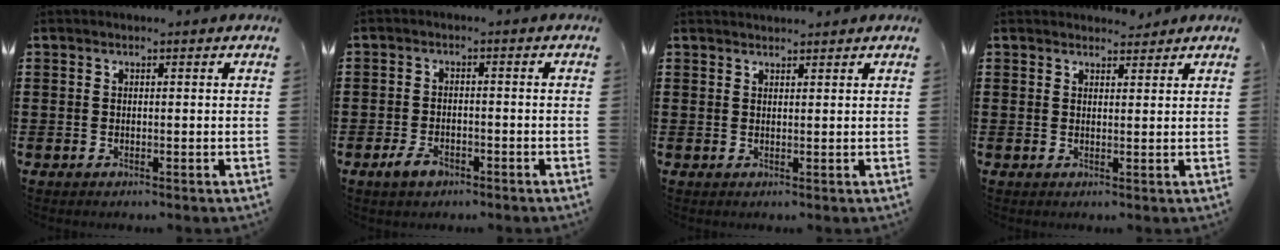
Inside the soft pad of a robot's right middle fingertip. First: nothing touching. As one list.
[{"total": 3.0, "force": [-1.9, 1.7, 1.7], "torque": [-0.038, 0.001, -0.038]}, {"total": 1.4, "force": [1.4, 0.3, 0.0], "torque": [0.006, -0.002, 0.025]}, {"total": 2.1, "force": [2.0, 0.5, 0.1], "torque": [0.001, 0.002, 0.038]}]